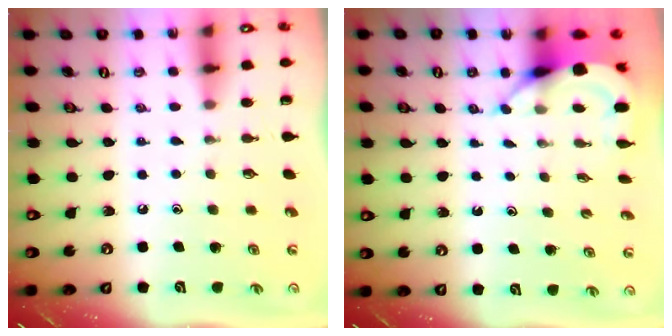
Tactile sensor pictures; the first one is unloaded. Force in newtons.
{"total": 4.4, "press": 4.4, "slide": 0.5}